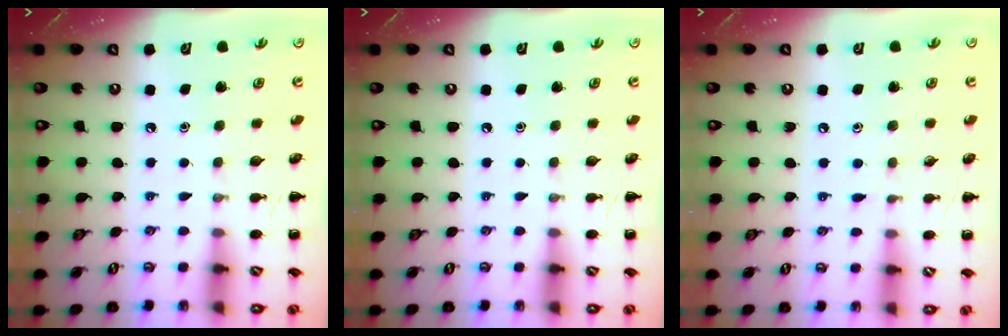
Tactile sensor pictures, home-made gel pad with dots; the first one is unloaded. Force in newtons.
{"total": 0.0}
{"total": 3.9, "press": 3.5, "slide": 1.7}